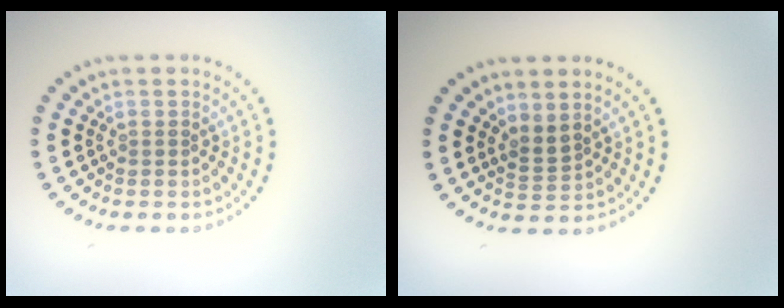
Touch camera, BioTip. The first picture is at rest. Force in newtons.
{"total": 1.7, "press": 1.2, "slide": 1.2}